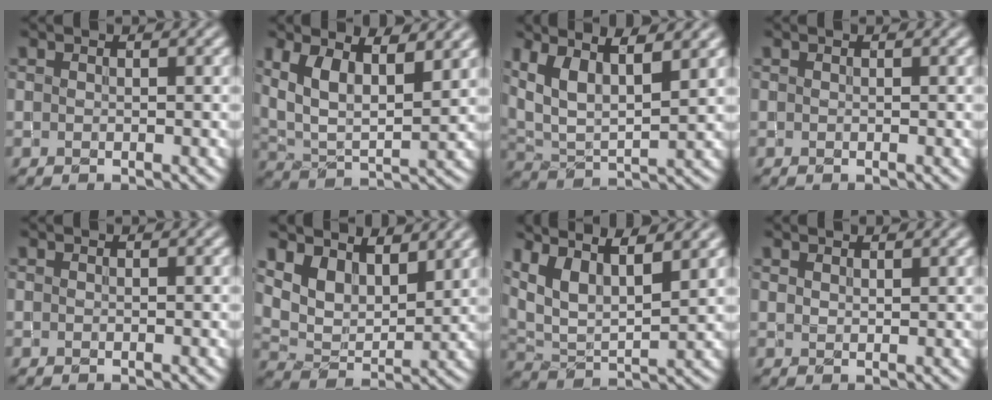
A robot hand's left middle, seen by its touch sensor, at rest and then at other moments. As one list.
[{"total": 7.5, "force": [3.6, 3.3, 5.7], "torque": [-0.106, 0.000, 0.060]}, {"total": 7.6, "force": [4.2, 2.9, 5.6], "torque": [-0.119, 0.017, 0.067]}, {"total": 0.0}, {"total": 0.0}, {"total": 5.8, "force": [4.1, 2.9, 2.8], "torque": [-0.069, -0.011, 0.076]}, {"total": 8.1, "force": [5.0, 2.8, 5.7], "torque": [-0.120, 0.021, 0.079]}, {"total": 1.2, "force": [1.1, 0.3, 0.3], "torque": [-0.008, -0.001, 0.020]}]